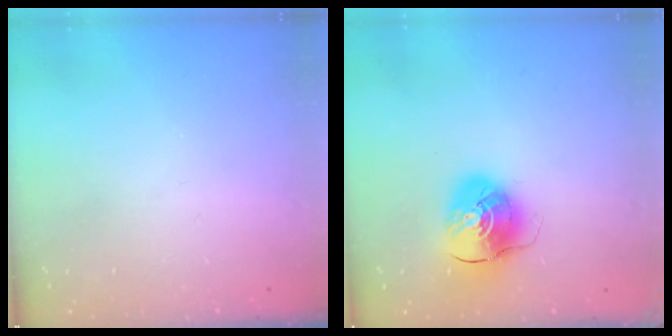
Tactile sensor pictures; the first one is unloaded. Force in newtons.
{"total": 10.2, "press": 10.1, "slide": 1.3}